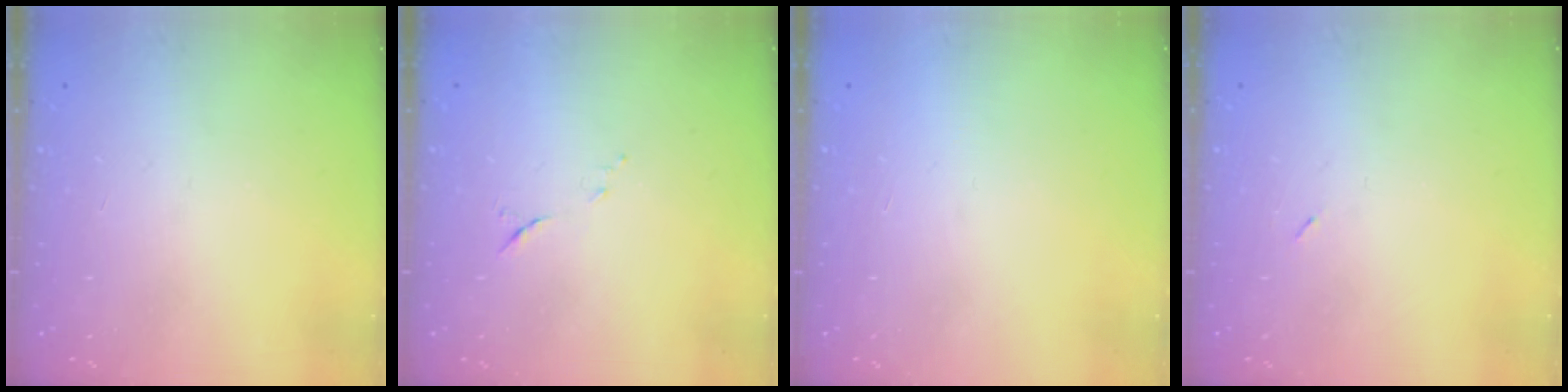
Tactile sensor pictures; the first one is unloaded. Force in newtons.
{"total": 5.5, "press": 5.4, "slide": 1.1}
{"total": 1.5, "press": 1.5, "slide": 0.1}
{"total": 2.2, "press": 2.1, "slide": 0.9}